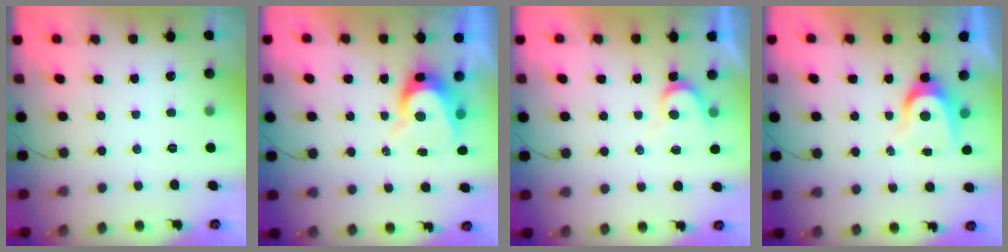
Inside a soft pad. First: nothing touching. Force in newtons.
{"total": 7.6, "press": 7.6, "slide": 0.8}
{"total": 6.9, "press": 6.9, "slide": 0.4}
{"total": 6.9, "press": 6.9, "slide": 0.4}